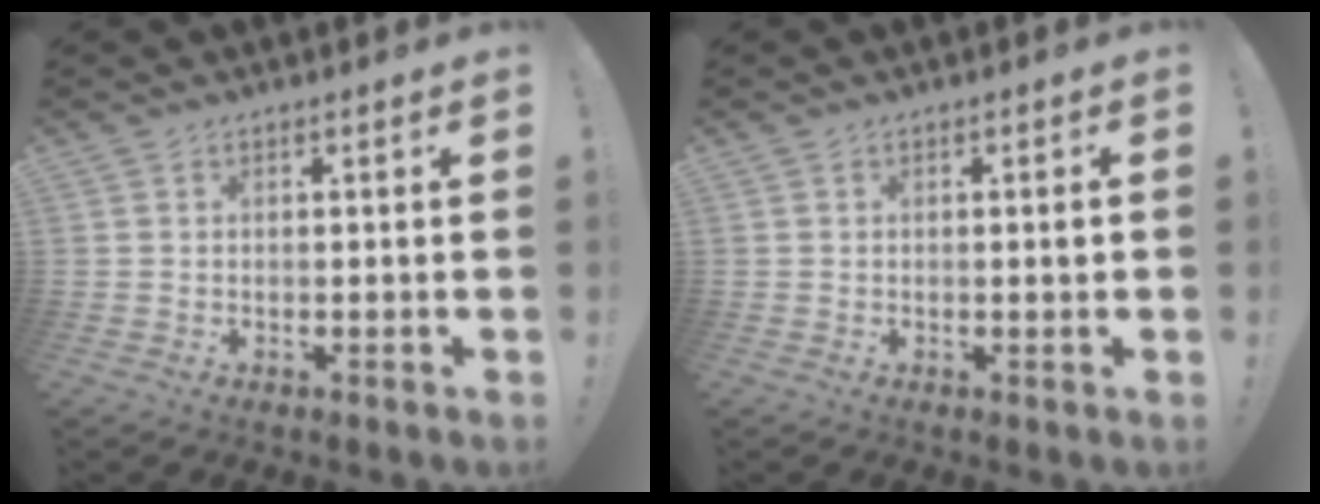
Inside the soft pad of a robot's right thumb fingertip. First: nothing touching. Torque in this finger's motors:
{"motor_torque": [-0.02, -0.30, 0.04, 0.25, 0.05]}